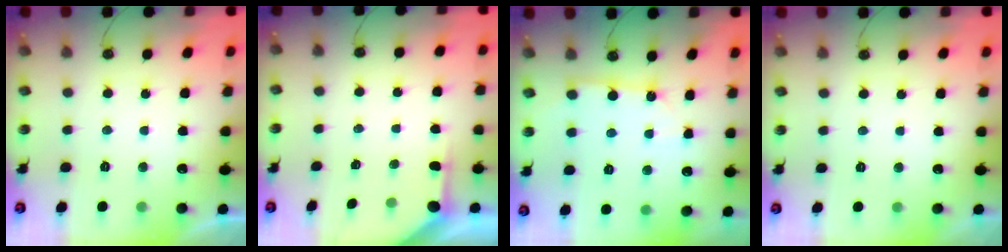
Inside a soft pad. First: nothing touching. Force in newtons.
{"total": 2.2, "press": 2.2, "slide": 0.3}
{"total": 2.8, "press": 2.8, "slide": 0.2}
{"total": 0.0}